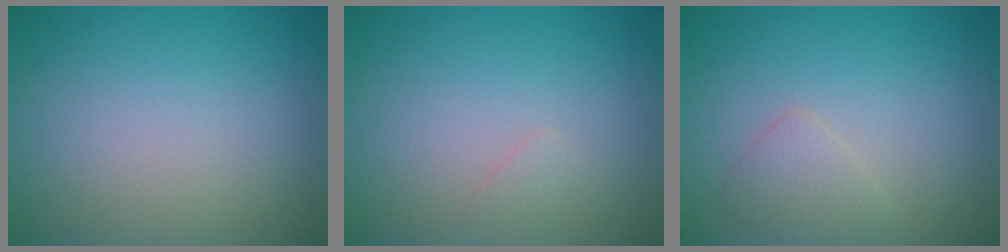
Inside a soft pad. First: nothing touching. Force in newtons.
{"total": 0.6, "press": 0.6, "slide": 0.1}
{"total": 1.5, "press": 1.5, "slide": 0.1}